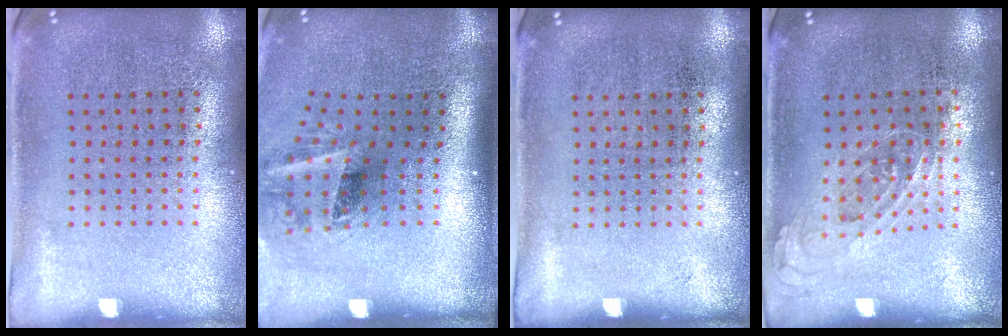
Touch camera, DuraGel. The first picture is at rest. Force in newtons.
{"total": 1.9, "press": 1.2, "slide": 1.4}
{"total": 0.0}
{"total": 0.7, "press": 0.6, "slide": 0.3}